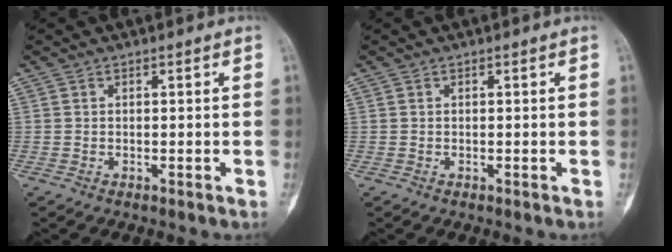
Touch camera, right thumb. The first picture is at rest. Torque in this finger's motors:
{"motor_torque": [0.00, 0.00, 0.11, 0.09, 0.07]}